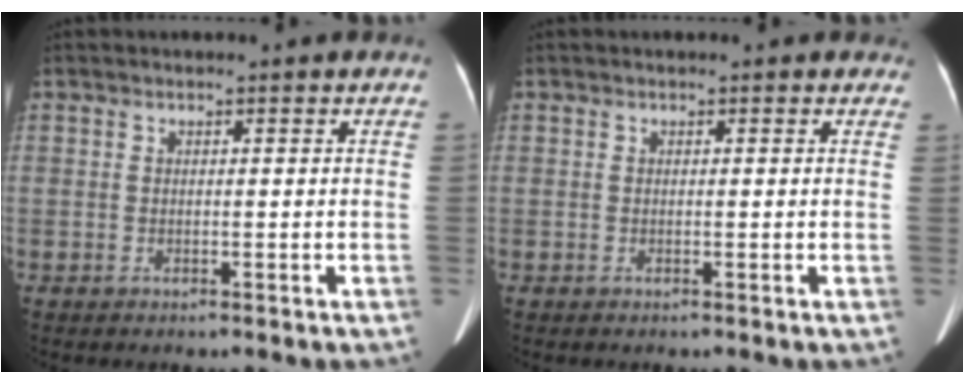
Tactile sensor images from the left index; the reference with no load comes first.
{"total": 0.9, "force": [0.7, 0.5, 0.1], "torque": [0.001, 0.000, -0.003]}